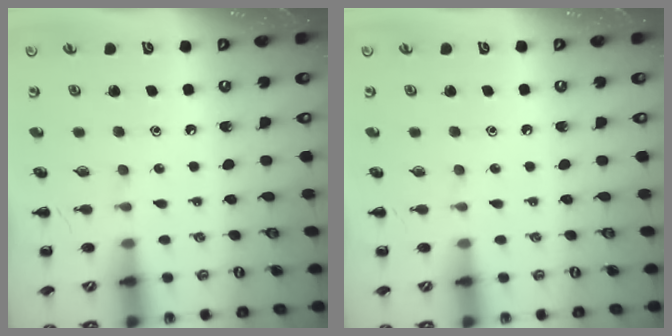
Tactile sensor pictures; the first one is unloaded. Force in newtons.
{"total": 0.0}